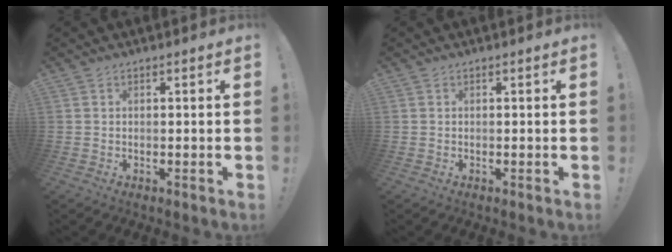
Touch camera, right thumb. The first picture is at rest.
{"total": 0.0}